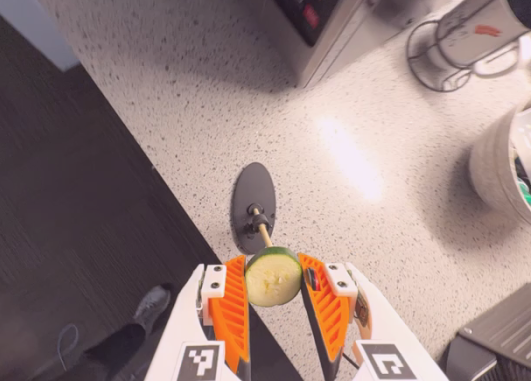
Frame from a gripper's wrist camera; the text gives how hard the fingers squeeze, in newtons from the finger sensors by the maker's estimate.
{"total": 10.2, "left": 11.0, "right": 9.4}